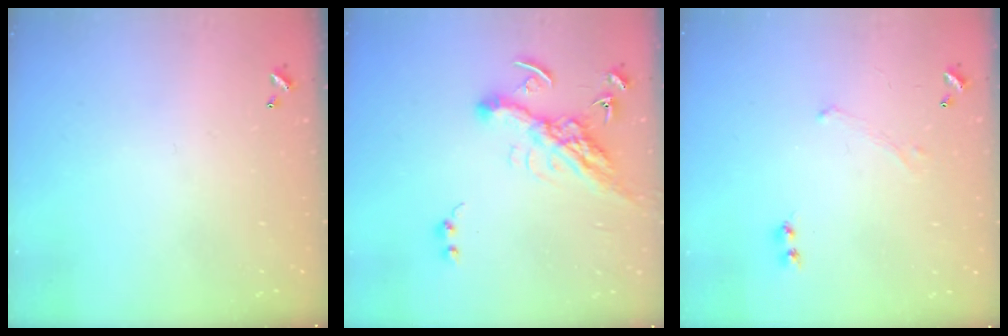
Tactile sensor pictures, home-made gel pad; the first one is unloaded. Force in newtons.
{"total": 12.8, "press": 12.6, "slide": 2.1}
{"total": 0.7, "press": 0.6, "slide": 0.2}